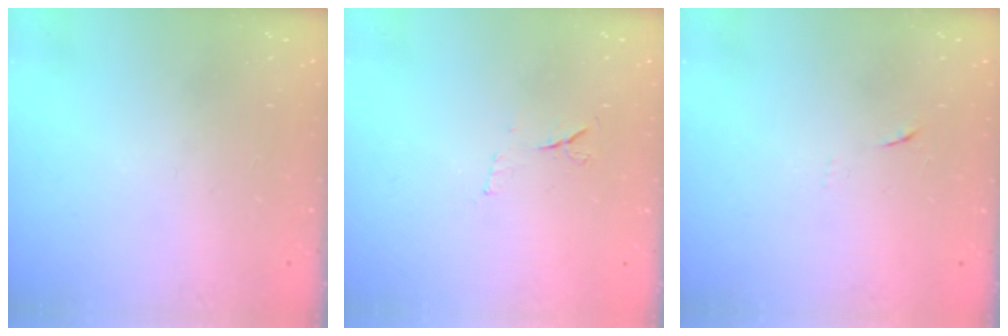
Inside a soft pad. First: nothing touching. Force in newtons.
{"total": 6.2, "press": 6.2, "slide": 0.9}
{"total": 5.2, "press": 5.1, "slide": 0.7}